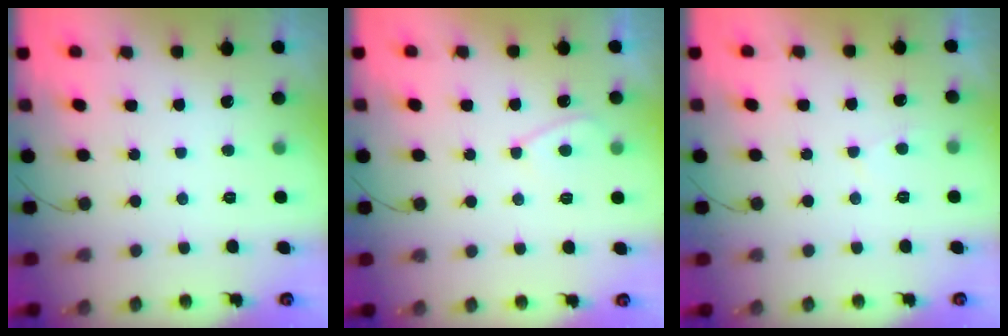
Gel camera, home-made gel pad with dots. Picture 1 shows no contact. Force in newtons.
{"total": 4.2, "press": 4.1, "slide": 0.6}
{"total": 2.7, "press": 2.6, "slide": 0.5}